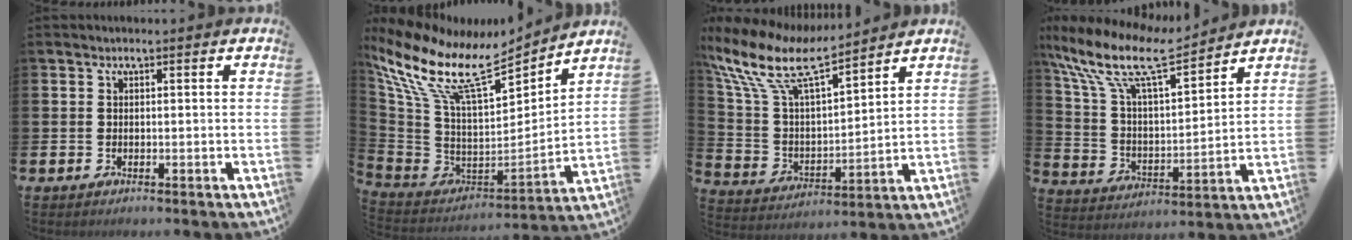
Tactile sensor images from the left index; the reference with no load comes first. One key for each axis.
{"total": 13.3, "fx": 9.8, "fy": 4.5, "fz": 7.9, "tx": -0.200, "ty": -0.068, "tz": 0.166}
{"total": 10.9, "fx": 8.8, "fy": 3.1, "fz": 5.6, "tx": -0.146, "ty": -0.051, "tz": 0.156}
{"total": 11.9, "fx": 9.6, "fy": 3.2, "fz": 6.3, "tx": -0.160, "ty": -0.052, "tz": 0.167}